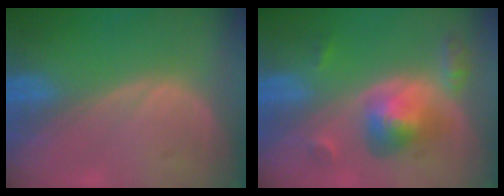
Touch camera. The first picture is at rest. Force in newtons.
{"total": 6.1, "press": 5.7, "slide": 2.2}